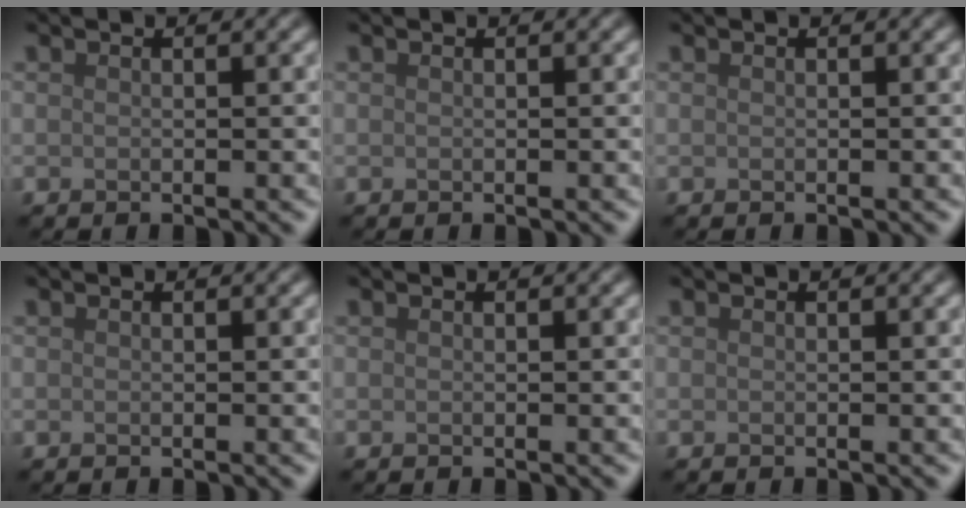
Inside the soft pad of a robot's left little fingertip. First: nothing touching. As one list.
[{"total": 0.0}, {"total": 0.0}, {"total": 0.0}, {"total": 0.0}, {"total": 0.0}]